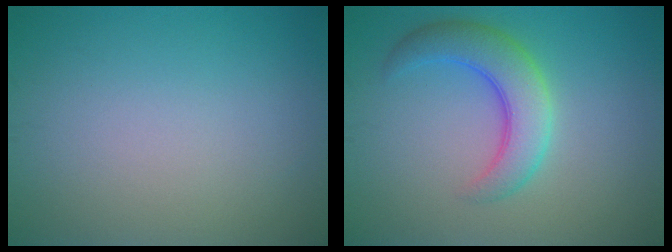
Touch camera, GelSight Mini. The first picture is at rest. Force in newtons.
{"total": 5.0, "press": 5.0, "slide": 0.2}